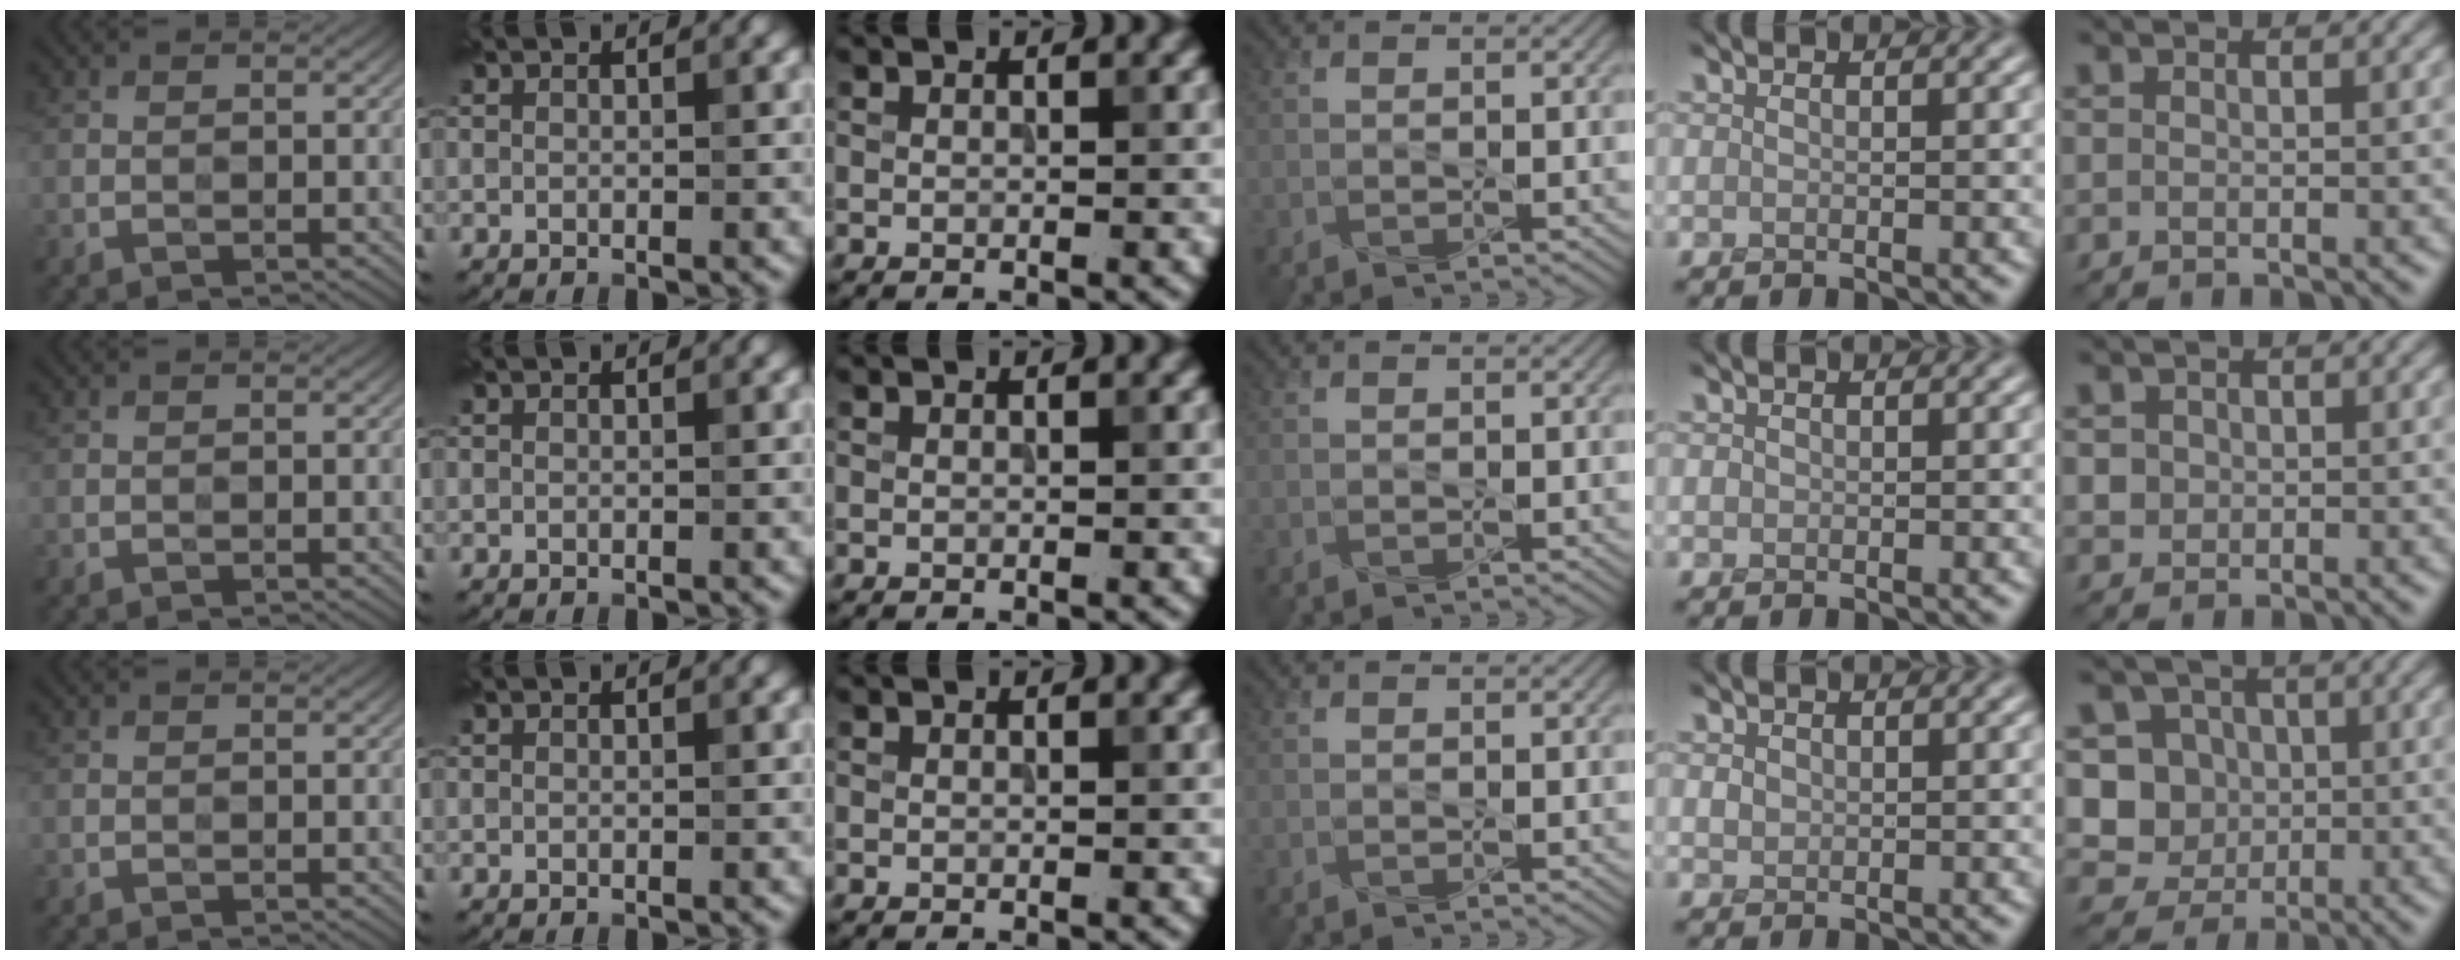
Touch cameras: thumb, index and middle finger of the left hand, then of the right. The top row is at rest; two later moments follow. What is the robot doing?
{"motion": "press", "object": "stapler"}